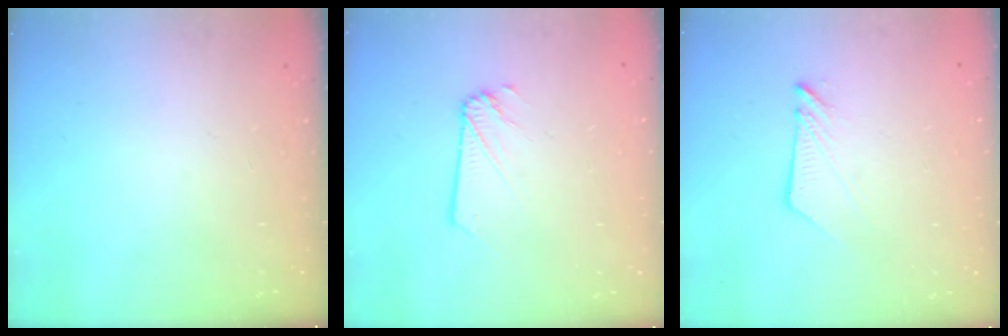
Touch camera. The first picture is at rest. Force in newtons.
{"total": 2.1, "press": 2.1, "slide": 0.0}
{"total": 6.1, "press": 6.1, "slide": 0.2}